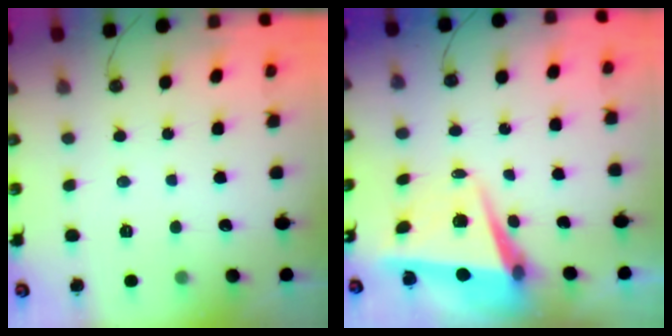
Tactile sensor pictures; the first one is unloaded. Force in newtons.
{"total": 6.0, "press": 5.7, "slide": 2.0}